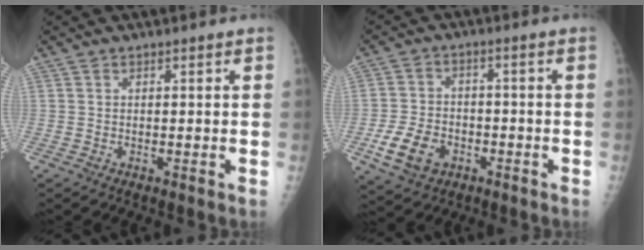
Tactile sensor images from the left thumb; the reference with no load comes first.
{"total": 8.6, "force": [-3.6, 6.2, 4.8], "torque": [-0.080, 0.016, -0.059]}